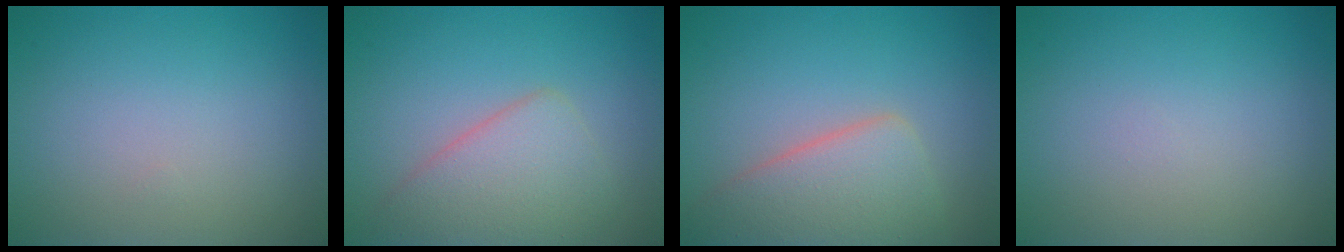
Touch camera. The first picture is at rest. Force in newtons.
{"total": 5.6, "press": 5.6, "slide": 0.1}
{"total": 5.6, "press": 5.6, "slide": 0.2}
{"total": 0.0}